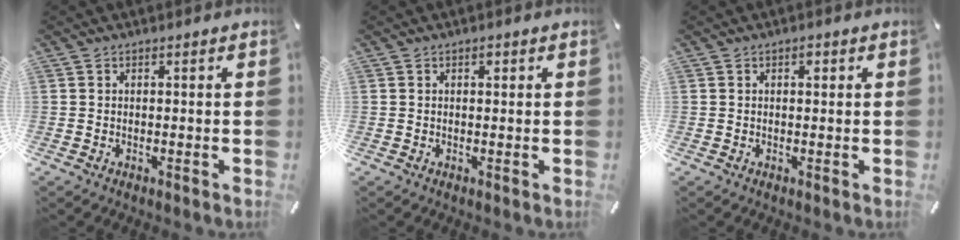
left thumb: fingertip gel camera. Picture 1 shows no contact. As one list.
[{"total": 1.1, "force": [0.4, 0.7, 0.7], "torque": [-0.016, 0.002, 0.007]}, {"total": 1.4, "force": [0.4, 0.8, 1.0], "torque": [-0.013, 0.001, 0.005]}]